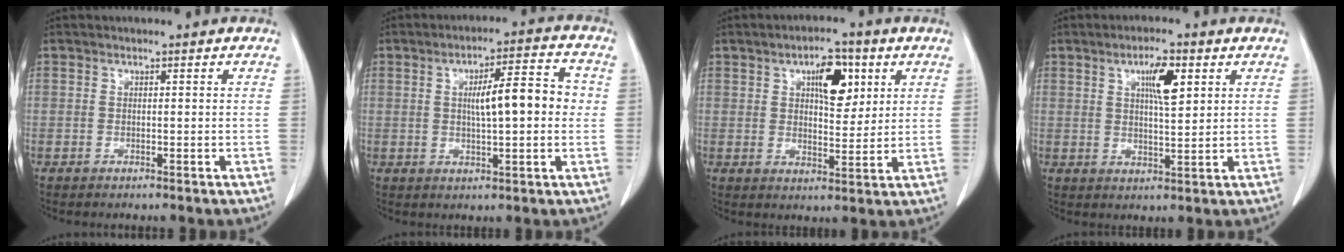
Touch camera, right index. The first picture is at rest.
{"total": 9.1, "force": [0.8, 1.8, 8.8], "torque": [-0.137, 0.023, 0.012]}
{"total": 7.7, "force": [3.1, 3.3, 6.2], "torque": [-0.095, 0.008, 0.050]}
{"total": 6.1, "force": [2.5, 1.3, 5.4], "torque": [-0.092, 0.001, 0.041]}